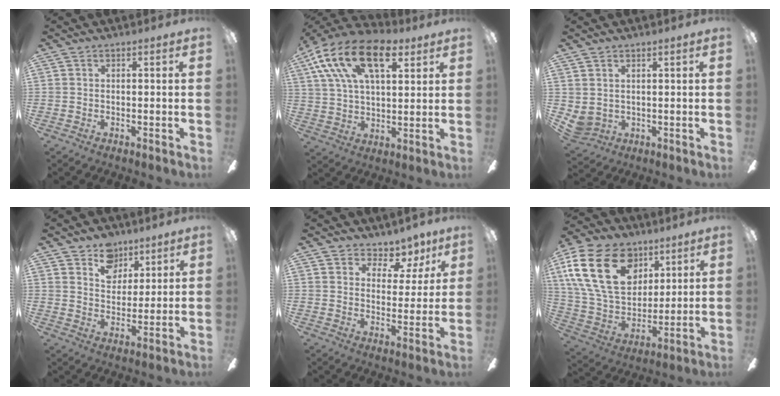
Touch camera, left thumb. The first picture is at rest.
{"total": 20.2, "force": [10.1, 10.3, 14.2], "torque": [-0.269, -0.026, 0.169]}
{"total": 3.6, "force": [1.9, 3.0, 0.8], "torque": [-0.031, -0.009, 0.037]}
{"total": 8.4, "force": [6.0, 5.7, 1.4], "torque": [-0.018, -0.033, 0.112]}
{"total": 7.5, "force": [5.6, 4.5, 2.2], "torque": [-0.023, -0.047, 0.098]}
{"total": 24.0, "force": [10.0, 16.4, 14.4], "torque": [-0.296, -0.028, 0.178]}